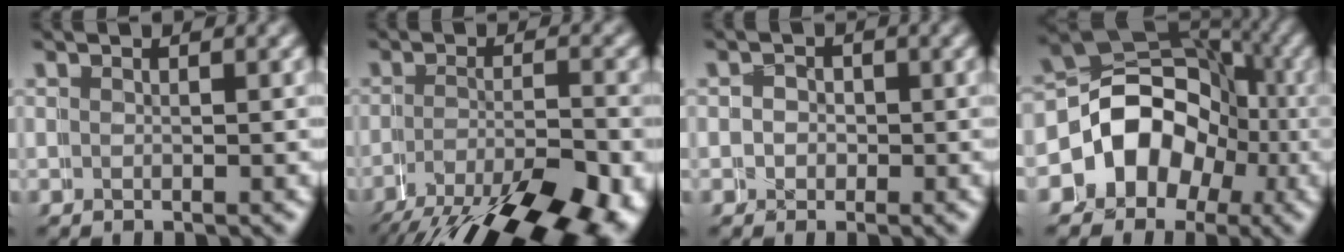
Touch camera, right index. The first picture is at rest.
{"total": 9.7, "force": [-4.9, 4.0, 7.3], "torque": [-0.118, -0.037, -0.061]}
{"total": 1.5, "force": [-0.2, 0.8, -1.2], "torque": [0.016, -0.011, -0.007]}
{"total": 14.0, "force": [-0.2, 12.3, 6.7], "torque": [-0.143, -0.017, -0.013]}